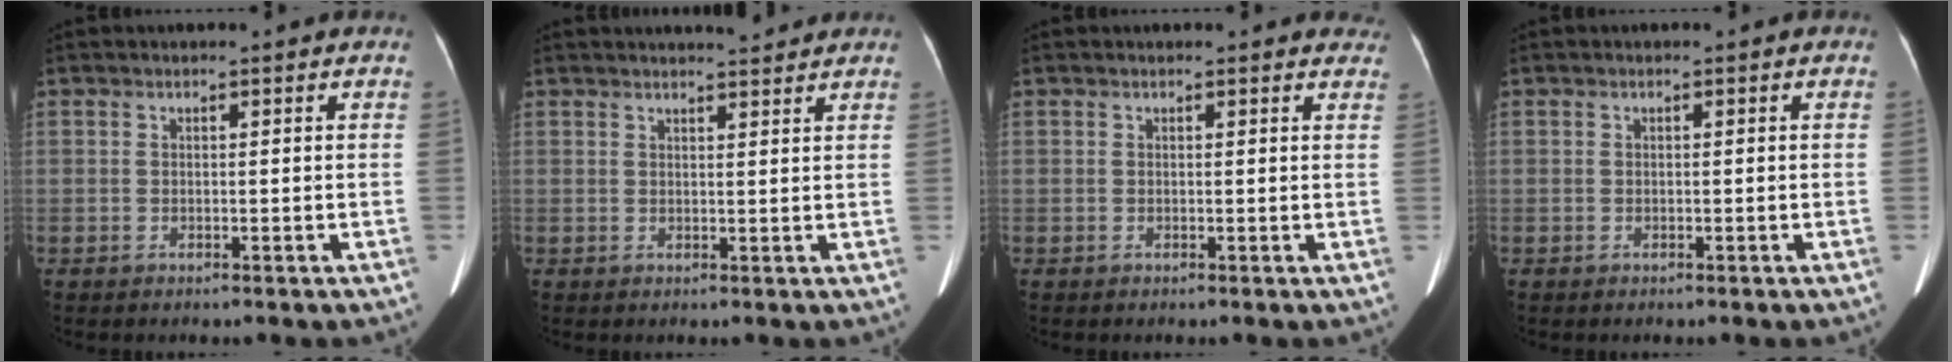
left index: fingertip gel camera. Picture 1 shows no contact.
{"total": 3.9, "force": [3.8, 0.1, 1.1], "torque": [-0.019, 0.010, 0.049]}
{"total": 6.7, "force": [6.2, 2.2, 1.1], "torque": [0.011, 0.011, 0.043]}
{"total": 0.0}